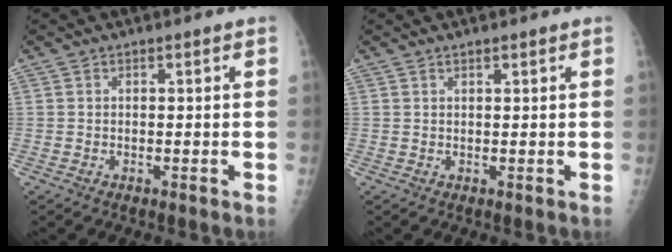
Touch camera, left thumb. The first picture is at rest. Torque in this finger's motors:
{"motor_torque": [0.06, 0.21, -0.13, -0.03, -0.01]}